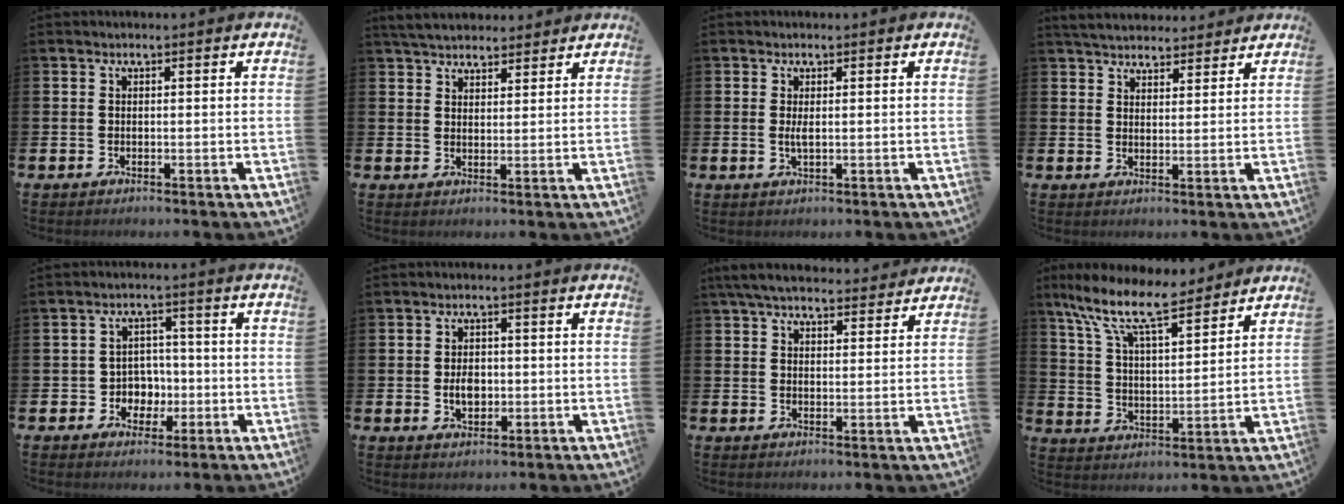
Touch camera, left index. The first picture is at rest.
{"total": 4.5, "force": [4.3, 1.3, 0.5], "torque": [-0.024, -0.014, 0.080]}
{"total": 1.3, "force": [0.3, 0.3, 1.3], "torque": [-0.021, -0.002, 0.003]}
{"total": 4.6, "force": [4.4, 1.1, 0.3], "torque": [-0.019, -0.018, 0.081]}
{"total": 3.9, "force": [-0.6, 3.8, 0.7], "torque": [-0.018, -0.002, -0.020]}
{"total": 3.3, "force": [-0.2, 2.3, 2.3], "torque": [-0.027, -0.001, -0.010]}
{"total": 5.5, "force": [5.1, 1.3, 1.6], "torque": [-0.046, -0.017, 0.094]}
{"total": 10.7, "force": [8.6, 3.0, 5.6], "torque": [-0.139, -0.042, 0.150]}